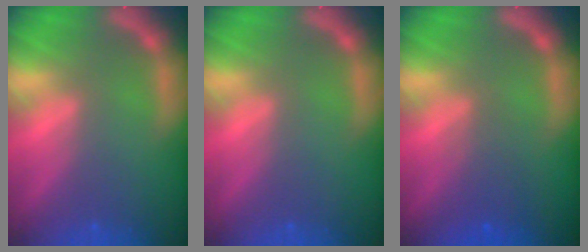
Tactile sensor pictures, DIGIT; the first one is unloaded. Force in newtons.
{"total": 0.0}
{"total": 2.5}